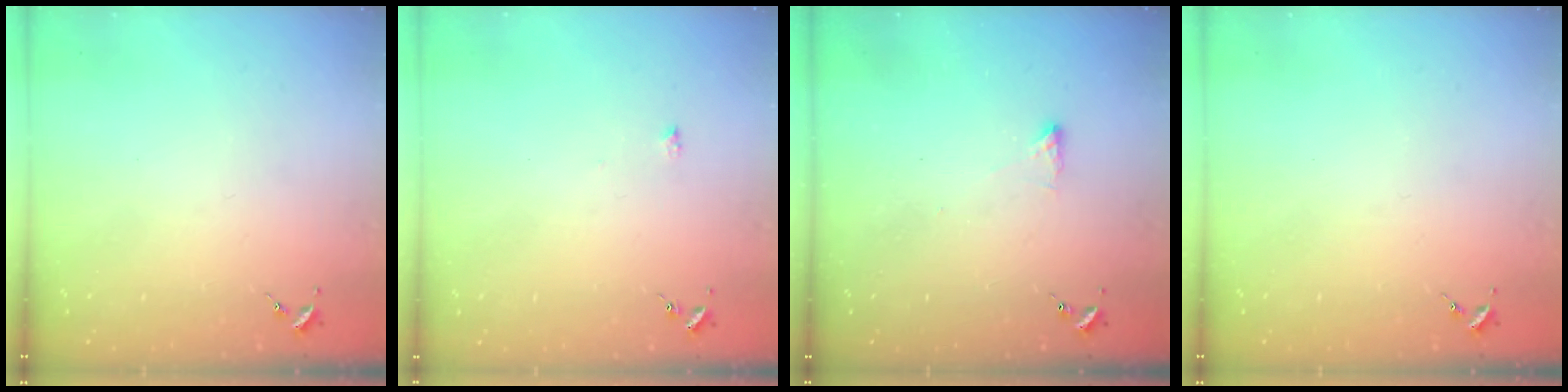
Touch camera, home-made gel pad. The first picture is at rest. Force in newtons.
{"total": 3.8, "press": 3.8, "slide": 0.5}
{"total": 2.9, "press": 2.8, "slide": 0.5}
{"total": 0.0}